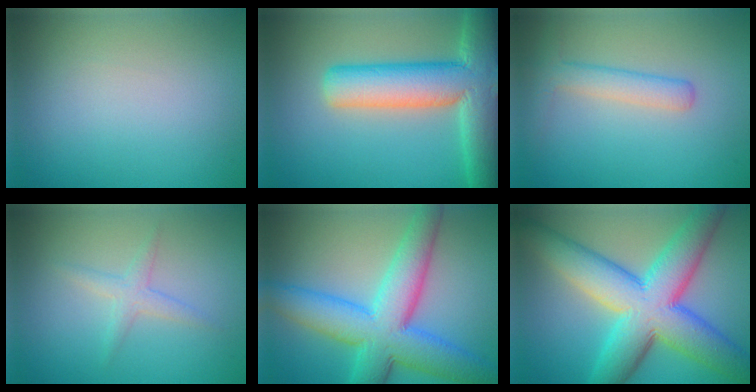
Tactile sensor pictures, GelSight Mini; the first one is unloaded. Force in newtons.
{"total": 11.0, "press": 10.9, "slide": 0.7}
{"total": 2.3, "press": 2.3, "slide": 0.1}
{"total": 1.7, "press": 1.6, "slide": 0.1}
{"total": 9.7, "press": 9.7, "slide": 0.2}
{"total": 12.0, "press": 12.0, "slide": 0.3}